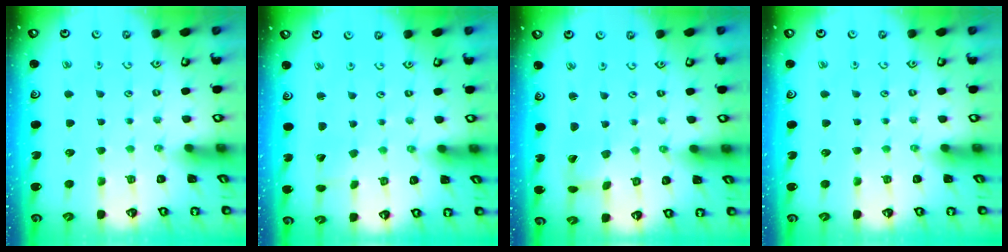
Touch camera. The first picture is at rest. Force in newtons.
{"total": 2.3, "press": 2.3, "slide": 0.1}
{"total": 1.8, "press": 1.7, "slide": 0.2}
{"total": 0.0}